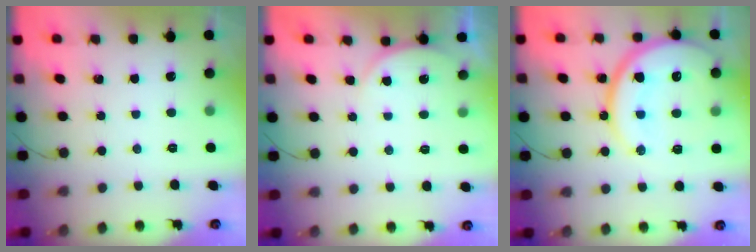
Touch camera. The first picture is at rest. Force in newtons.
{"total": 3.8, "press": 3.2, "slide": 2.2}
{"total": 19.4, "press": 19.4, "slide": 1.4}